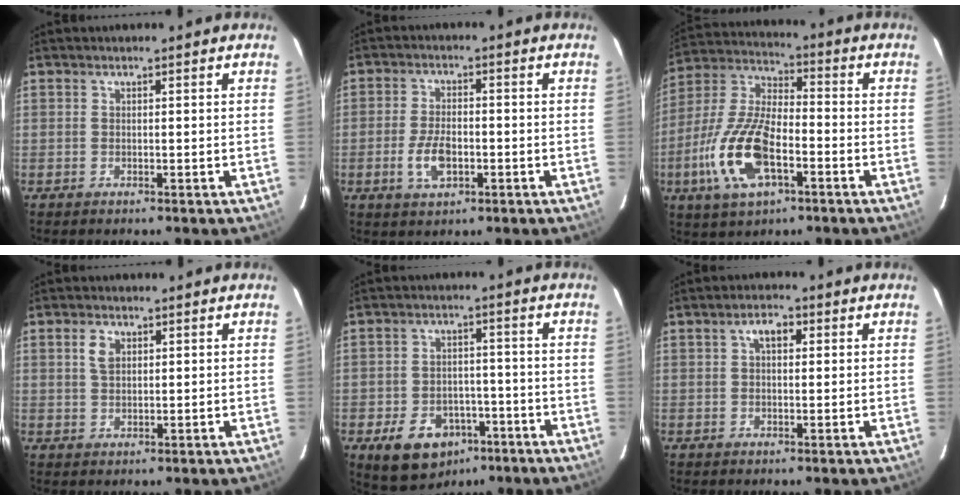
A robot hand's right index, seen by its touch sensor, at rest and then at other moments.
{"total": 6.4, "force": [-2.0, 3.4, 5.0], "torque": [-0.106, -0.003, -0.034]}
{"total": 16.6, "force": [-5.9, 7.3, 13.7], "torque": [-0.303, -0.006, -0.113]}
{"total": 3.2, "force": [1.2, 2.1, 2.1], "torque": [-0.039, 0.007, 0.024]}
{"total": 12.0, "force": [-6.6, 8.4, 5.2], "torque": [-0.120, 0.018, -0.078]}
{"total": 3.4, "force": [1.1, 1.9, 2.5], "torque": [-0.042, 0.012, 0.018]}